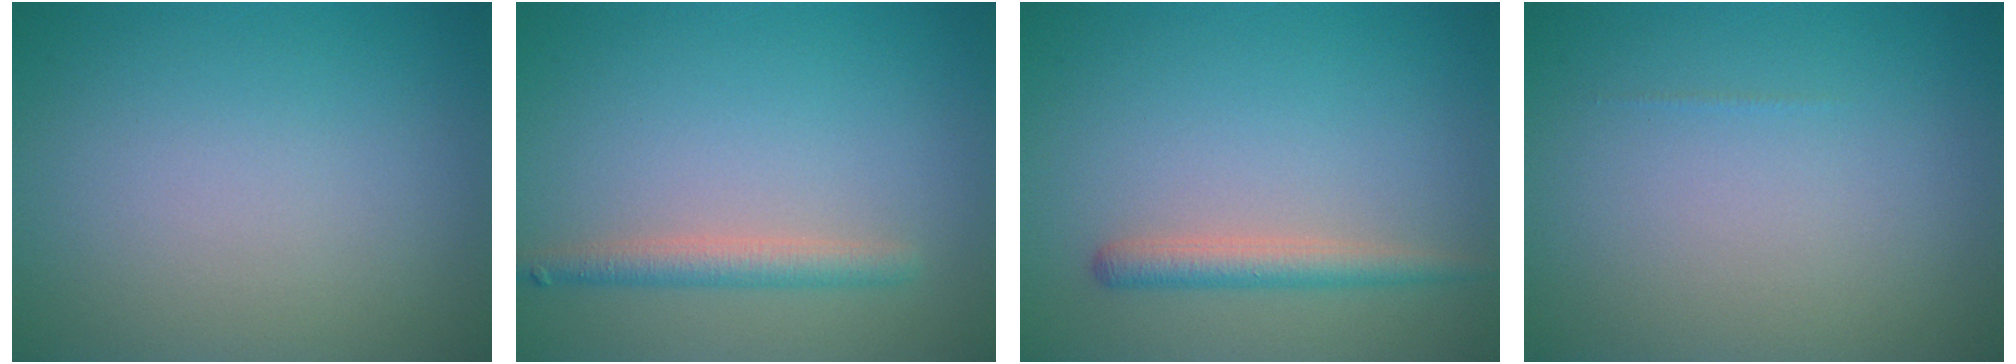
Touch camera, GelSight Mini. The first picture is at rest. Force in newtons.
{"total": 2.3, "press": 2.3, "slide": 0.1}
{"total": 2.3, "press": 2.3, "slide": 0.2}
{"total": 0.0}